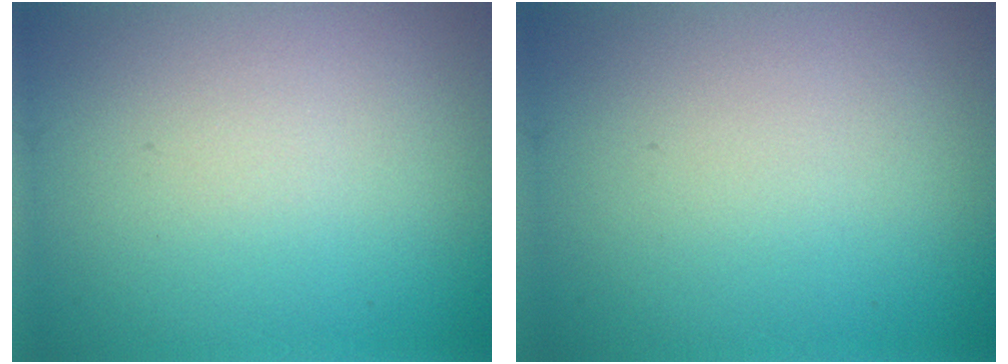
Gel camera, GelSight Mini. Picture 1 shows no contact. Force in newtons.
{"total": 0.0}